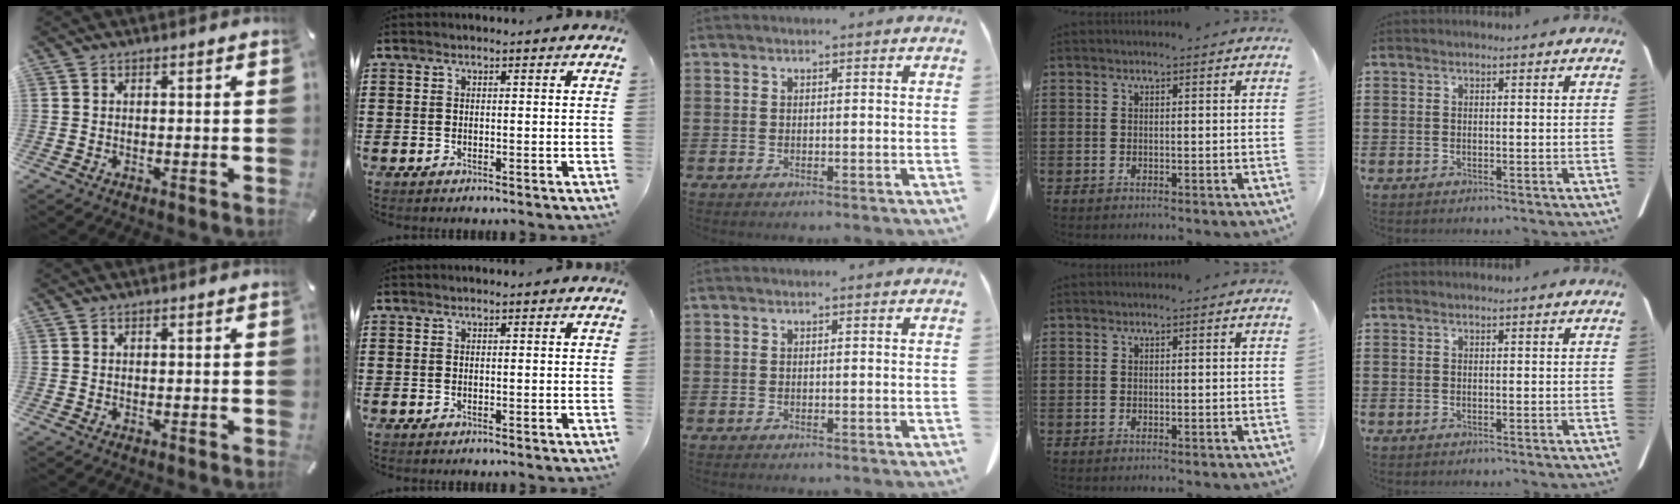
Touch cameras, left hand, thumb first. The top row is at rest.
{}